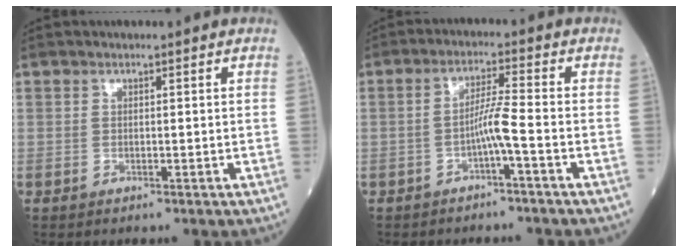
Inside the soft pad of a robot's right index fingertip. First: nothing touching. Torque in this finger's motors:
{"motor_torque": [0.51, -0.45, 0.33, 0.10]}